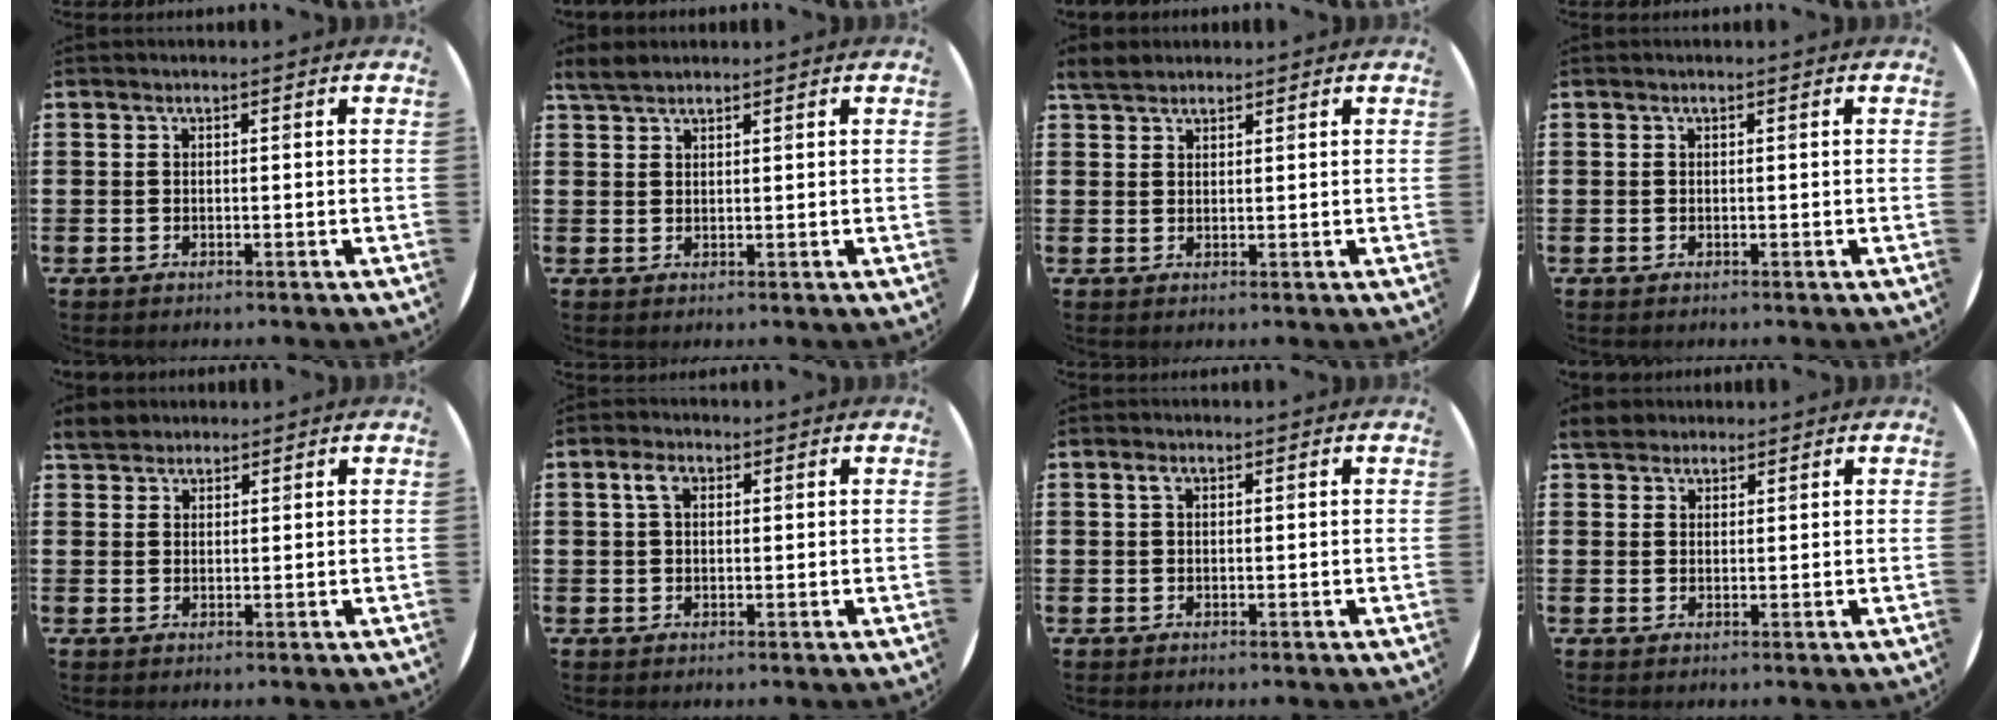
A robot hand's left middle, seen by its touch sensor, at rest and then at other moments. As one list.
[{"total": 2.4, "force": [2.2, 0.7, 0.7], "torque": [-0.019, 0.006, 0.042]}, {"total": 2.7, "force": [2.4, 1.0, 0.7], "torque": [-0.010, 0.002, 0.046]}, {"total": 0.0}, {"total": 3.1, "force": [2.8, 1.2, 0.4], "torque": [-0.009, 0.001, 0.053]}, {"total": 2.8, "force": [1.3, 1.6, 1.9], "torque": [-0.034, 0.004, 0.022]}, {"total": 1.2, "force": [0.6, 0.7, 0.8], "torque": [-0.018, 0.006, 0.010]}, {"total": 3.3, "force": [2.9, 1.4, 0.6], "torque": [-0.013, 0.001, 0.055]}]